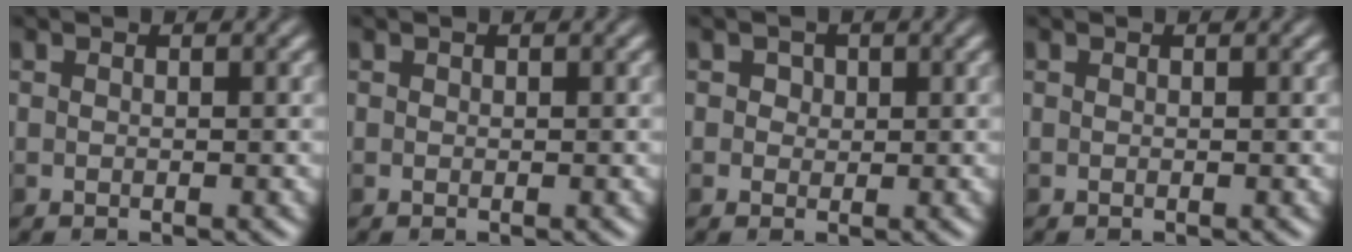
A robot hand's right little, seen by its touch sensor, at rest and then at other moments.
{"total": 0.0}
{"total": 1.2, "force": [0.4, 1.0, 0.5], "torque": [-0.004, -0.001, 0.002]}
{"total": 0.0}